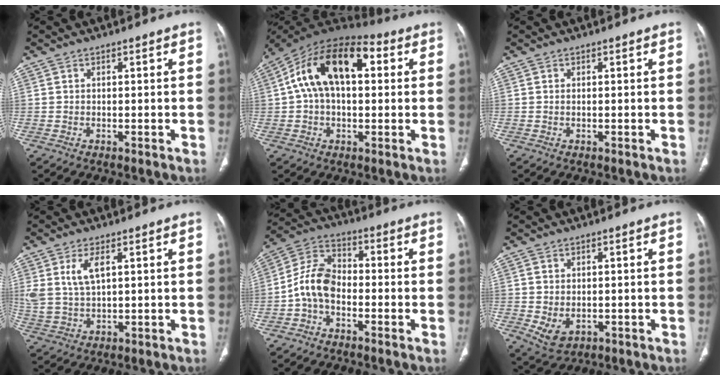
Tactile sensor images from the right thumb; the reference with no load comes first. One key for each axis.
{"total": 17.8, "fx": 3.9, "fy": 10.0, "fz": 14.2, "tx": -0.238, "ty": 0.040, "tz": 0.057}
{"total": 0.0}
{"total": 6.4, "fx": 2.5, "fy": 2.9, "fz": 5.1, "tx": -0.116, "ty": -0.007, "tz": 0.060}
{"total": 8.3, "fx": -2.3, "fy": 5.4, "fz": 5.9, "tx": -0.106, "ty": 0.033, "tz": -0.058}
{"total": 4.6, "fx": -0.5, "fy": 3.4, "fz": 3.1, "tx": -0.054, "ty": -0.006, "tz": 0.009}